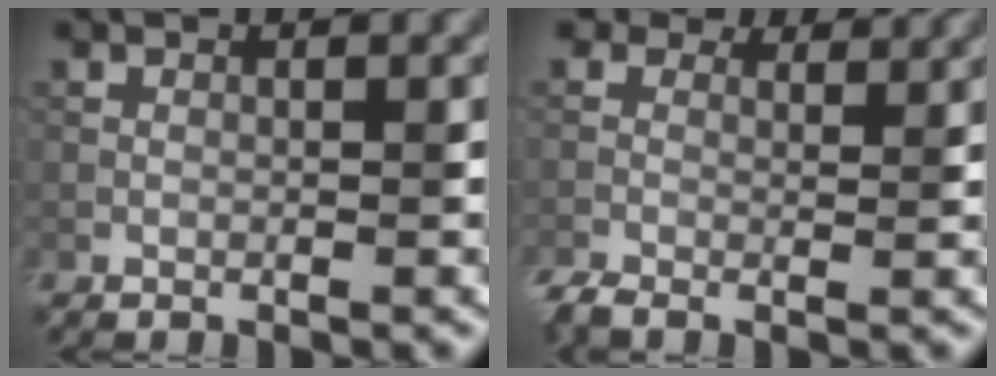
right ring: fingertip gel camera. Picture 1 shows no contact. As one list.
[{"total": 4.4, "force": [1.9, 2.9, 2.7], "torque": [-0.060, -0.001, 0.022]}]